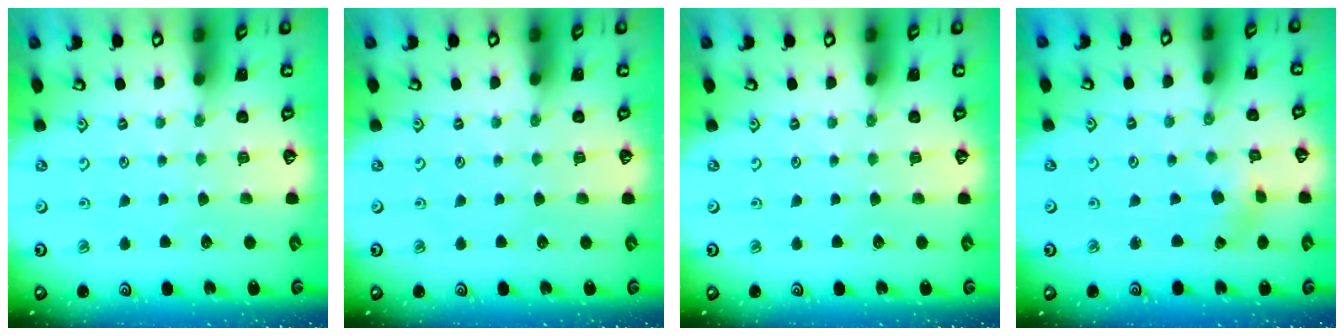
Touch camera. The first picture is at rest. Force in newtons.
{"total": 0.0}
{"total": 0.0}
{"total": 1.5, "press": 1.5, "slide": 0.3}